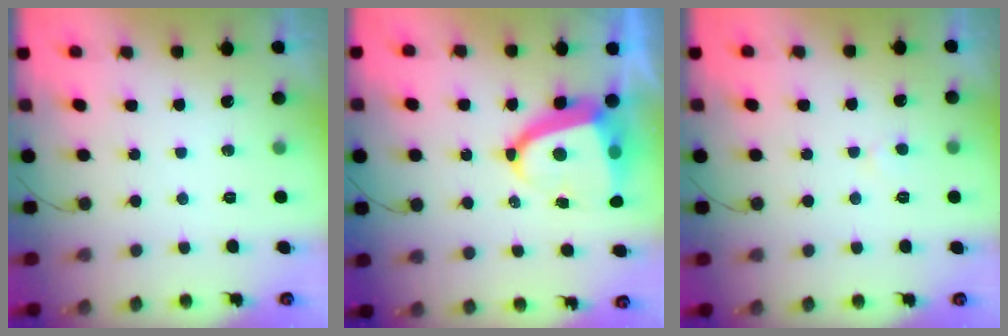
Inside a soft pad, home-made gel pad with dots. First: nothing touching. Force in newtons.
{"total": 11.2, "press": 11.2, "slide": 1.3}
{"total": 3.2, "press": 3.2, "slide": 0.3}